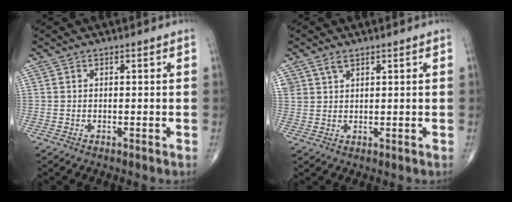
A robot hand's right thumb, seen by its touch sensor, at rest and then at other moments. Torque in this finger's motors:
{"motor_torque": [-0.43, 0.55, 0.05, 0.32, 0.00]}